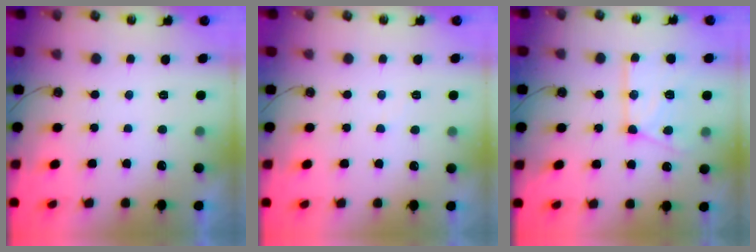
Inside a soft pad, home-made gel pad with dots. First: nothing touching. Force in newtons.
{"total": 4.2, "press": 4.2, "slide": 0.6}
{"total": 15.7, "press": 15.6, "slide": 2.0}